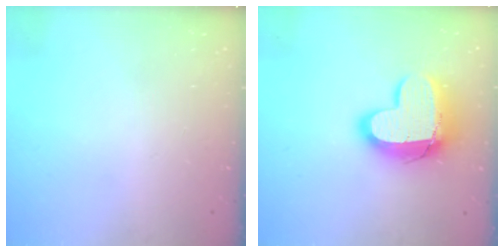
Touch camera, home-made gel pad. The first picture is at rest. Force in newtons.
{"total": 15.4, "press": 15.4, "slide": 1.1}